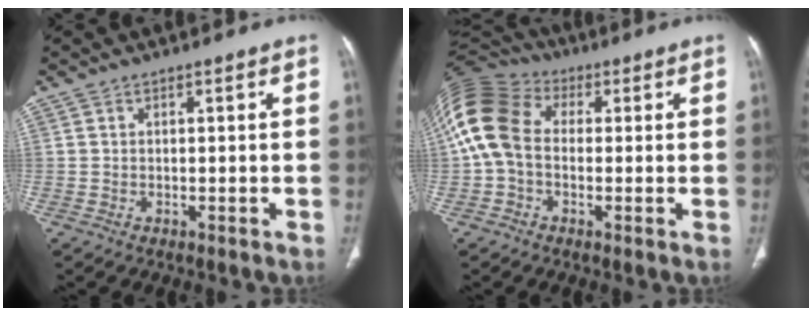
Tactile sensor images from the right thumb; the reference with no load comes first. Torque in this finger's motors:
{"motor_torque": [-0.42, 1.22, 1.47, -0.15, 0.20]}